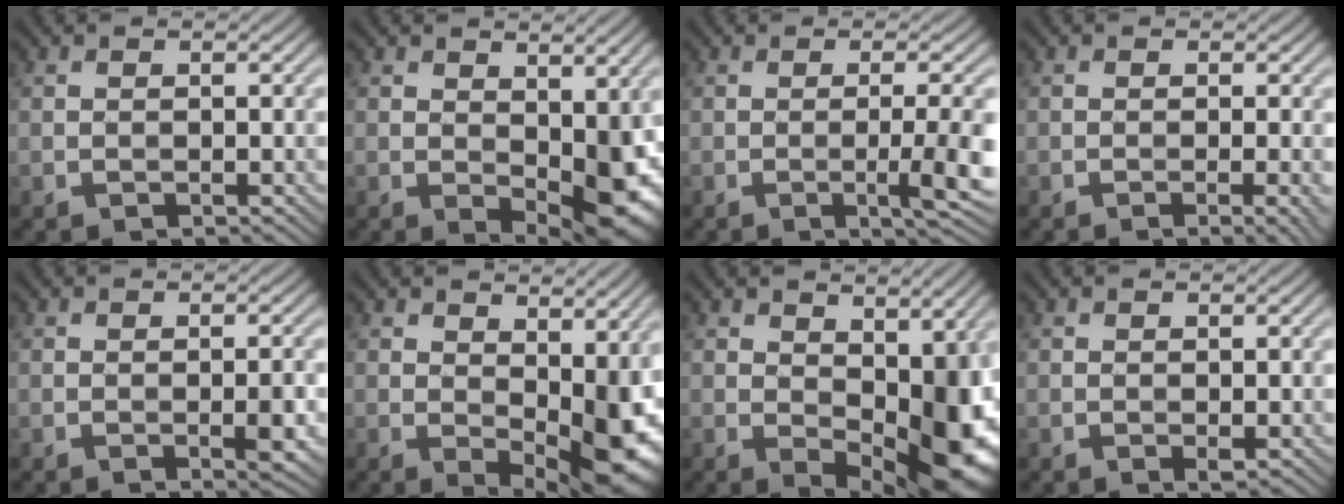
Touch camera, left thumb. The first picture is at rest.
{"total": 10.1, "force": [-0.1, 5.1, 8.7], "torque": [-0.114, -0.013, 0.011]}
{"total": 5.7, "force": [-1.0, 0.8, 5.5], "torque": [-0.086, 0.002, -0.017]}
{"total": 2.2, "force": [-0.7, 0.3, 2.1], "torque": [-0.031, 0.001, -0.015]}
{"total": 2.3, "force": [-0.5, 0.5, 2.2], "torque": [-0.036, 0.003, -0.008]}
{"total": 12.6, "force": [0.7, 6.3, 10.9], "torque": [-0.137, -0.005, 0.025]}
{"total": 14.0, "force": [0.4, 7.5, 11.9], "torque": [-0.149, -0.010, 0.025]}
{"total": 0.6, "force": [0.0, 0.2, 0.5], "torque": [-0.009, -0.004, -0.002]}